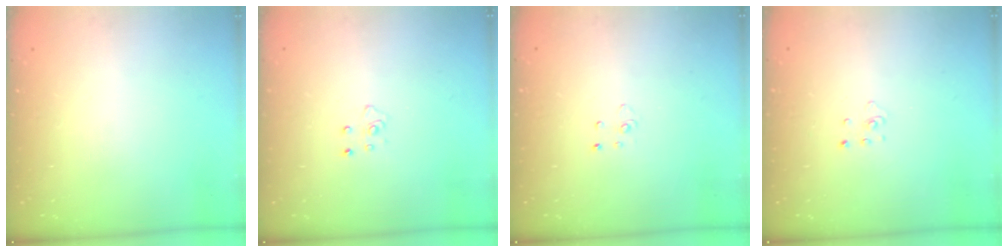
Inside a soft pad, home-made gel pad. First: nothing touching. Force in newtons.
{"total": 3.8, "press": 3.8, "slide": 0.3}
{"total": 2.9, "press": 2.9, "slide": 0.2}
{"total": 1.9, "press": 1.9, "slide": 0.1}